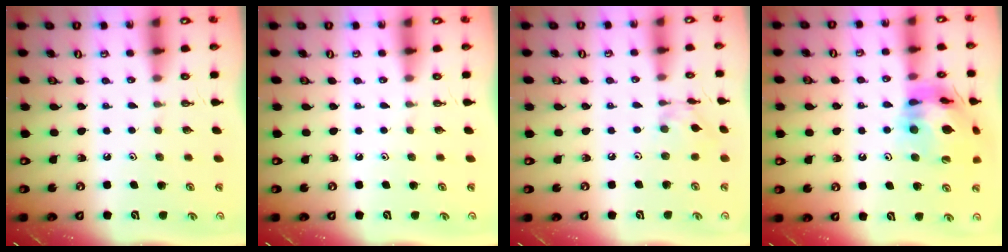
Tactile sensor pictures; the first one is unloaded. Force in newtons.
{"total": 0.0}
{"total": 3.8, "press": 3.8, "slide": 0.1}
{"total": 17.8, "press": 17.7, "slide": 2.3}